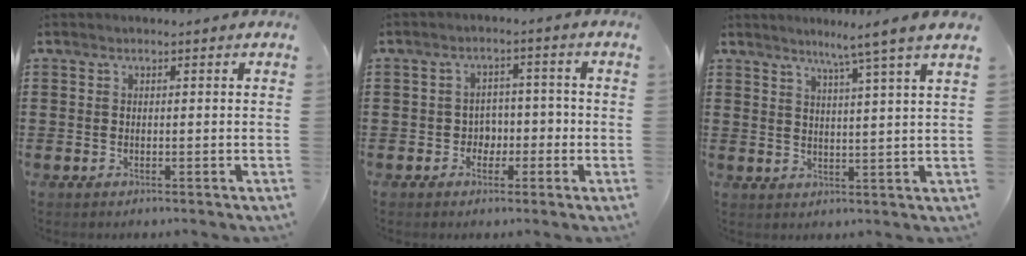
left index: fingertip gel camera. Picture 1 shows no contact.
{"total": 3.2, "force": [-1.4, 2.7, 1.1], "torque": [-0.025, 0.003, -0.036]}
{"total": 5.5, "force": [4.1, -1.4, 3.3], "torque": [-0.074, -0.018, 0.066]}